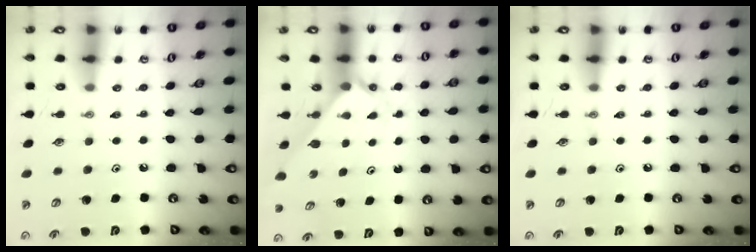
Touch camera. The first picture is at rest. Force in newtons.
{"total": 2.0, "press": 2.0, "slide": 0.2}
{"total": 0.0}